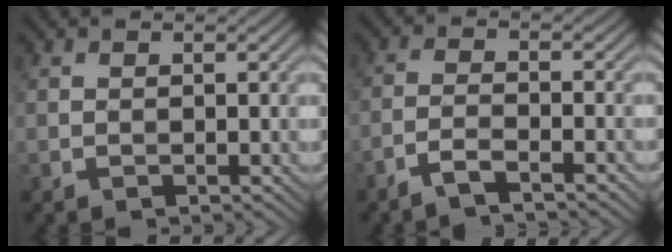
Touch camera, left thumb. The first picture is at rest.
{"total": 3.5, "force": [-2.7, 0.5, 2.2], "torque": [-0.043, 0.003, -0.065]}